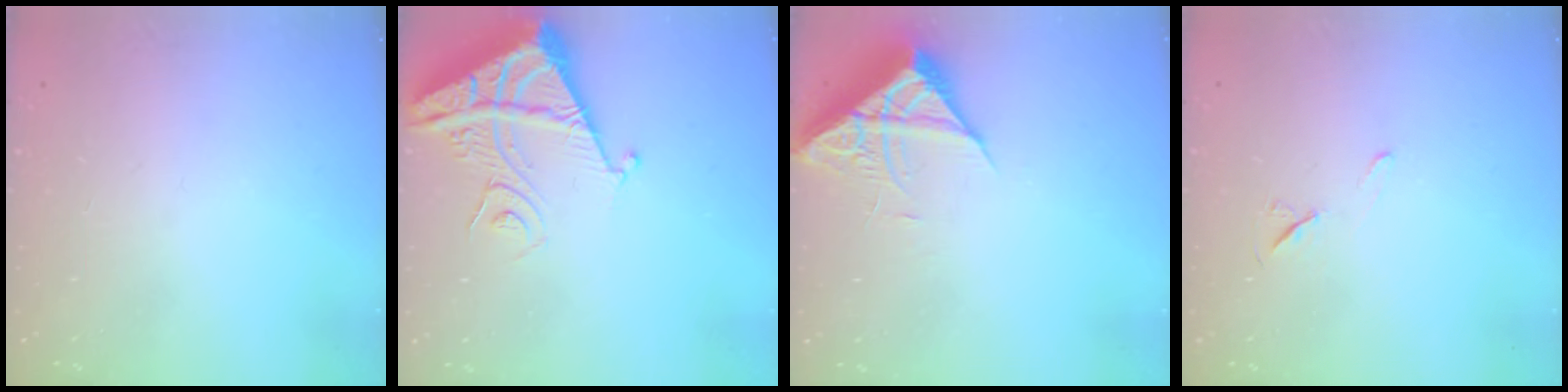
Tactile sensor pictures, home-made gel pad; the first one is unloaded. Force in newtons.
{"total": 10.0, "press": 9.9, "slide": 1.3}
{"total": 7.3, "press": 7.2, "slide": 0.3}
{"total": 5.7, "press": 5.2, "slide": 2.4}